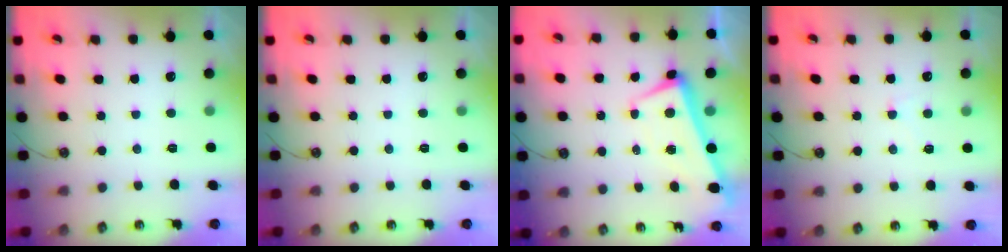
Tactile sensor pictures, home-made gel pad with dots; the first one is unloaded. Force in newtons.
{"total": 0.0}
{"total": 2.2, "press": 2.1, "slide": 0.7}
{"total": 0.9, "press": 0.9, "slide": 0.4}